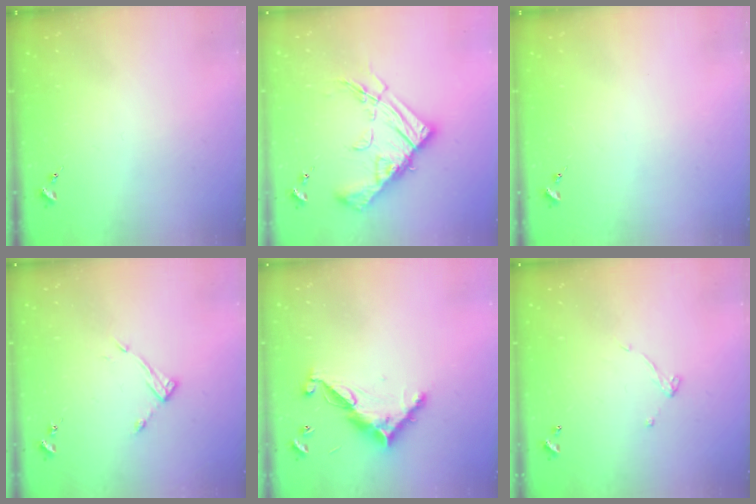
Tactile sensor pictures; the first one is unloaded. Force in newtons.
{"total": 18.4, "press": 18.3, "slide": 2.0}
{"total": 0.0}
{"total": 7.9, "press": 7.9, "slide": 0.3}
{"total": 11.5, "press": 11.5, "slide": 0.4}
{"total": 4.4, "press": 4.4, "slide": 0.2}